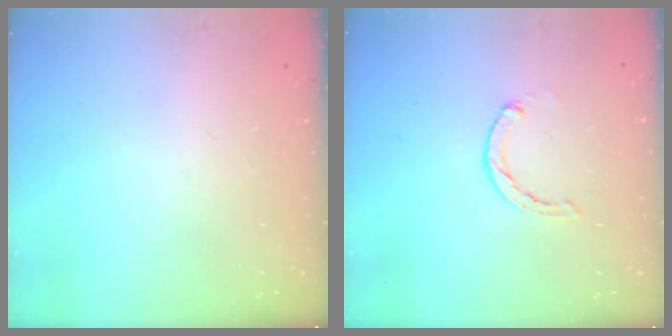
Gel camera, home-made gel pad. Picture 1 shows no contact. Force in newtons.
{"total": 2.0, "press": 2.0, "slide": 0.4}